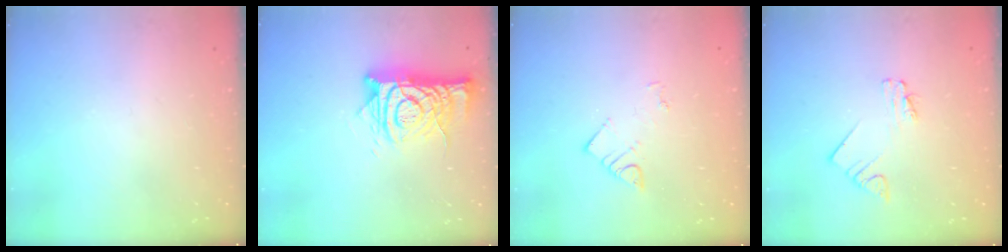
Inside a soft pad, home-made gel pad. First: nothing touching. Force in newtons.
{"total": 13.3, "press": 13.3, "slide": 1.1}
{"total": 4.1, "press": 4.1, "slide": 0.2}
{"total": 2.0, "press": 2.0, "slide": 0.3}